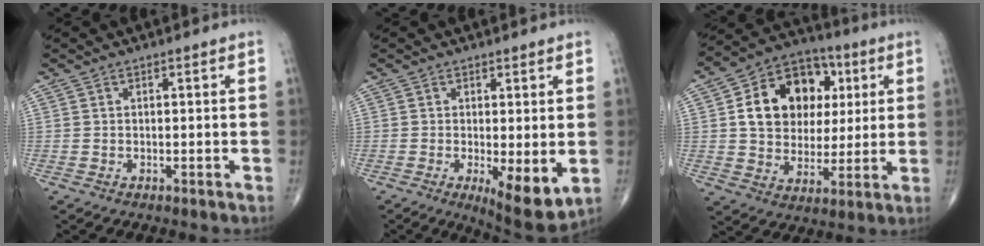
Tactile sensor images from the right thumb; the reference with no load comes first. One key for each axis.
{"total": 8.1, "fx": -1.5, "fy": 2.6, "fz": 7.5, "tx": -0.110, "ty": -0.025, "tz": -0.018}
{"total": 17.4, "fx": 4.0, "fy": 13.3, "fz": 10.4, "tx": -0.136, "ty": 0.009, "tz": 0.066}